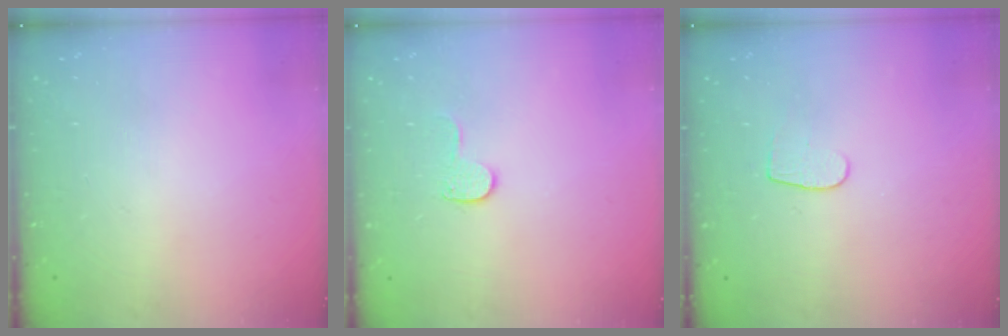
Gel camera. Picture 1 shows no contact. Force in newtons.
{"total": 6.9, "press": 6.9, "slide": 0.5}
{"total": 3.9, "press": 3.9, "slide": 0.4}